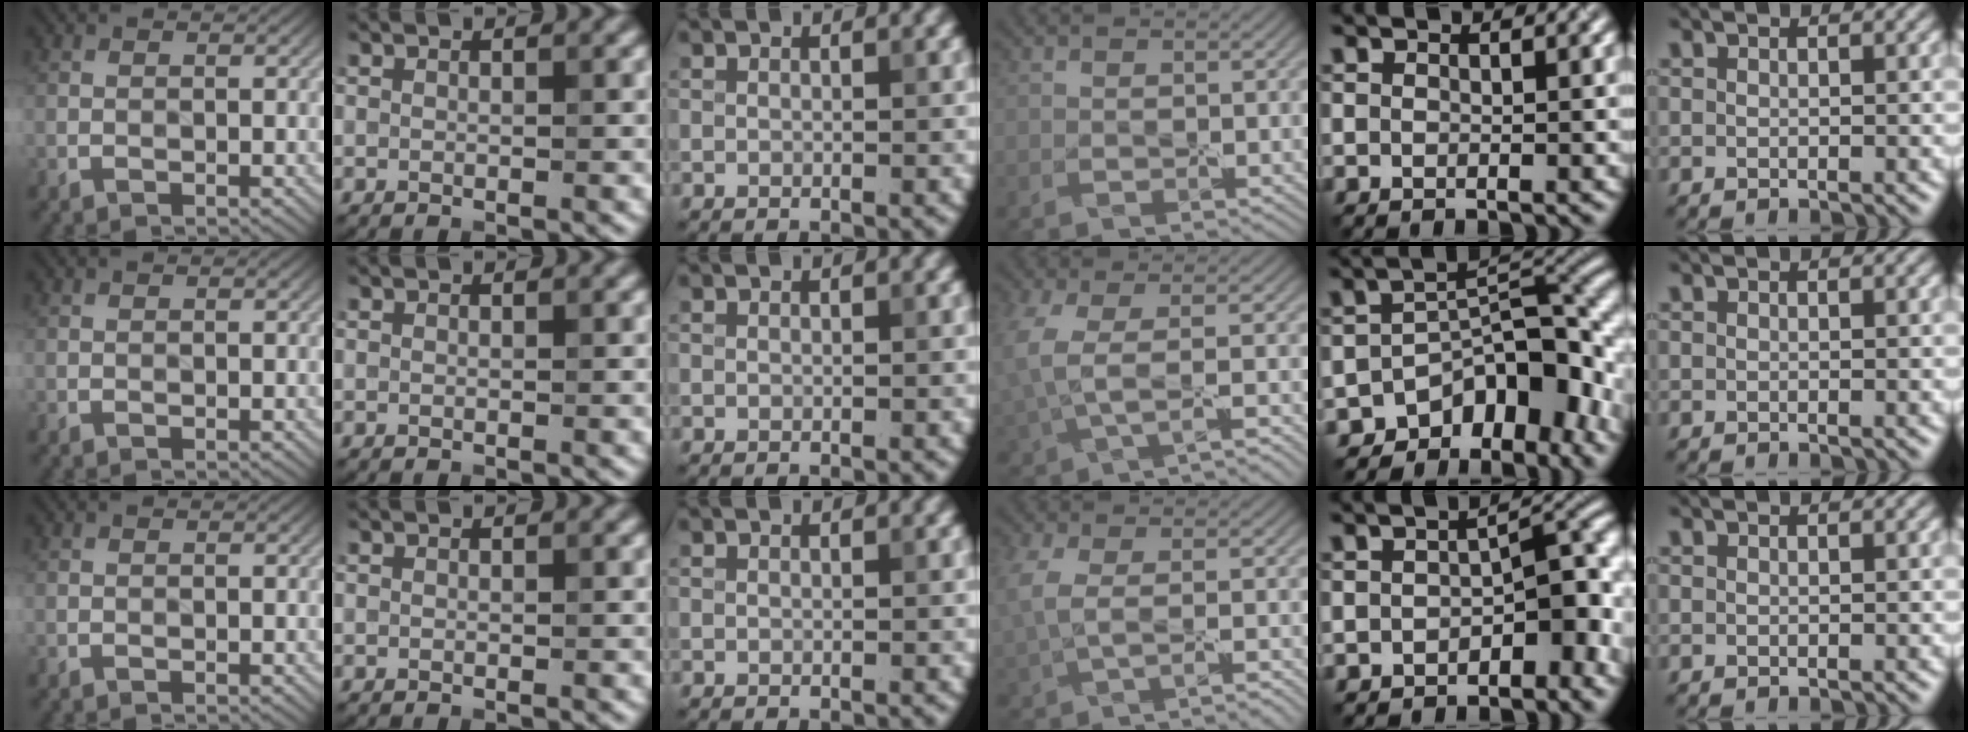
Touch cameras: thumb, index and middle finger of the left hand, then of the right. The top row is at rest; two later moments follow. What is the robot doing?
{"motion": "peel", "object": "window cling"}